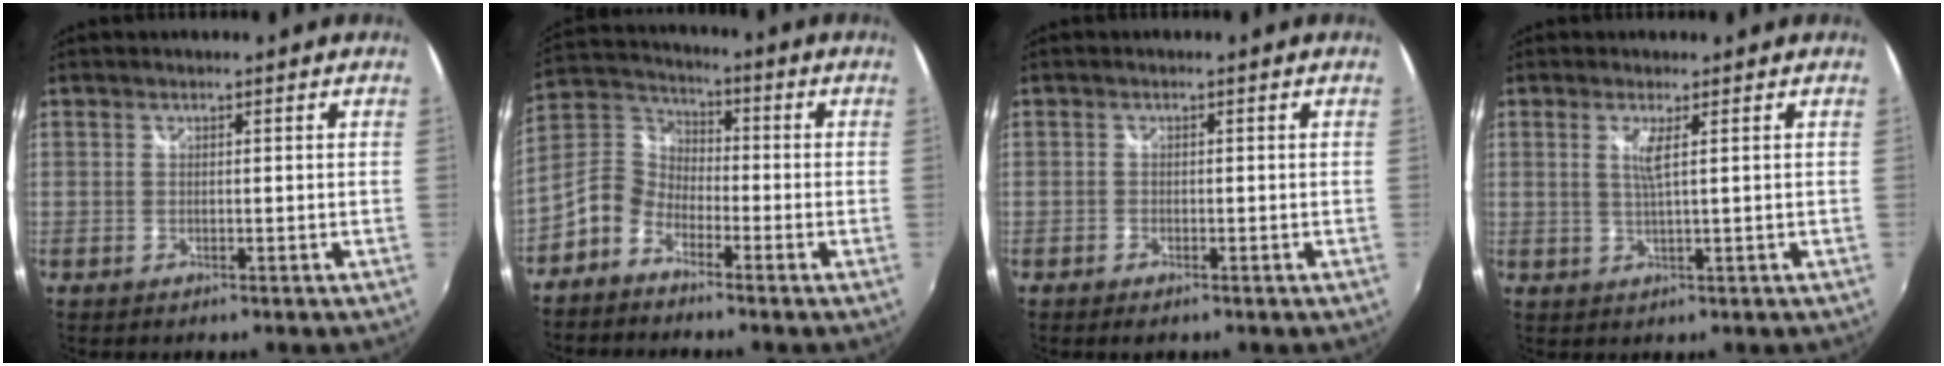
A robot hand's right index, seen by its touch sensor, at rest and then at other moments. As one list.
[{"total": 7.7, "force": [-4.5, 5.4, 3.1], "torque": [-0.075, 0.025, -0.108]}, {"total": 1.2, "force": [-0.9, 0.5, 0.6], "torque": [-0.015, -0.006, -0.019]}, {"total": 2.5, "force": [0.8, -0.4, 2.4], "torque": [-0.046, -0.005, 0.015]}]